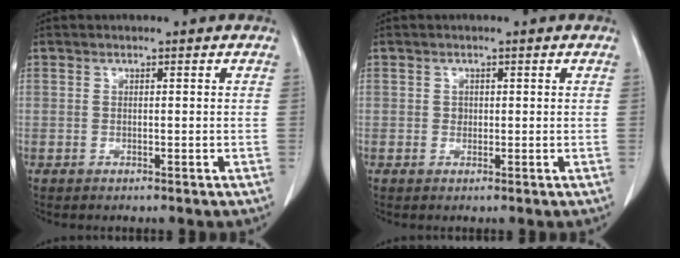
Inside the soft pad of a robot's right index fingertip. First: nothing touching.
{"total": 0.8, "force": [0.0, 0.8, 0.3], "torque": [-0.001, 0.002, 0.001]}